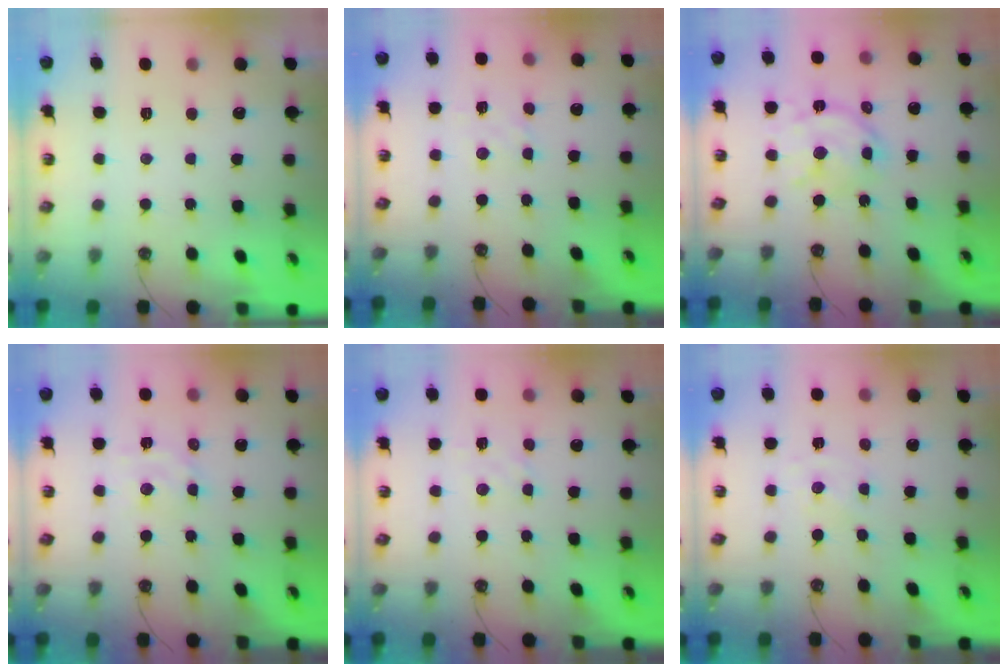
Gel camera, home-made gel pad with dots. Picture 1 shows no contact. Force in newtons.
{"total": 2.8, "press": 2.8, "slide": 0.4}
{"total": 14.2, "press": 14.1, "slide": 1.2}
{"total": 5.4, "press": 5.4, "slide": 0.3}
{"total": 2.8, "press": 2.8, "slide": 0.4}
{"total": 0.0}